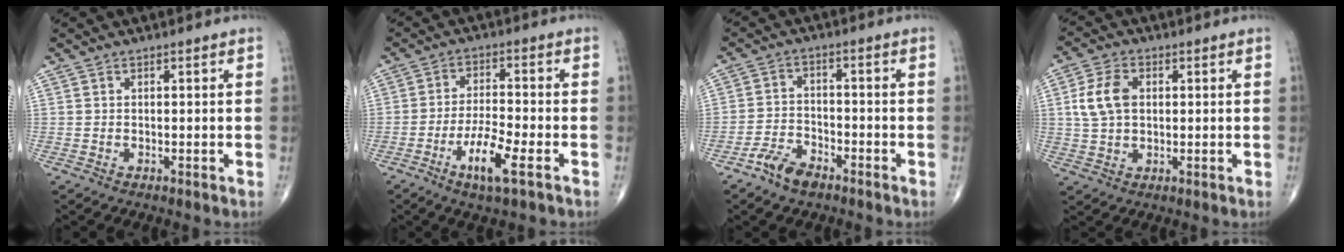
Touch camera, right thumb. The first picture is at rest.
{"total": 8.0, "force": [-4.0, 1.5, 6.8], "torque": [-0.138, 0.014, -0.072]}
{"total": 5.8, "force": [-4.2, 2.7, 2.9], "torque": [-0.055, 0.022, -0.081]}
{"total": 7.4, "force": [1.2, 4.9, 5.4], "torque": [-0.107, 0.006, 0.023]}